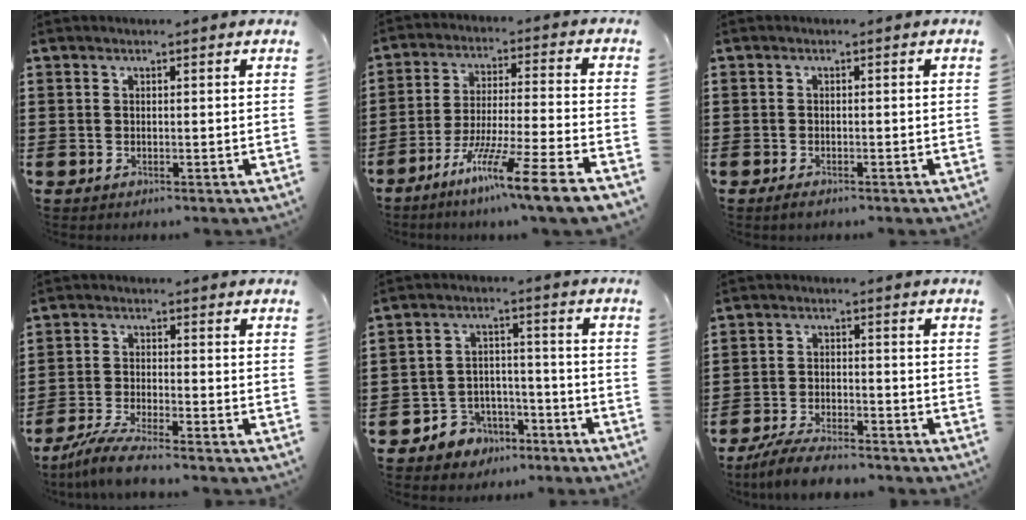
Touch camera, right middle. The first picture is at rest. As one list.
[{"total": 11.1, "force": [-8.3, -0.8, 7.4], "torque": [-0.135, 0.002, -0.162]}, {"total": 0.8, "force": [-0.6, 0.4, 0.4], "torque": [-0.009, -0.004, -0.011]}, {"total": 5.2, "force": [-4.6, -0.1, 2.6], "torque": [-0.064, -0.019, -0.089]}, {"total": 5.0, "force": [-4.3, 2.6, 0.3], "torque": [-0.016, 0.015, -0.086]}, {"total": 5.7, "force": [-5.3, 0.8, 1.9], "torque": [-0.044, -0.001, -0.105]}]